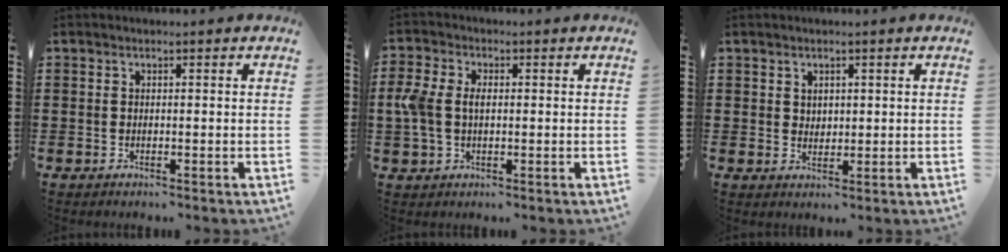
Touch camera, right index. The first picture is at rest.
{"total": 4.4, "force": [0.1, 2.9, 3.2], "torque": [-0.089, 0.004, -0.006]}
{"total": 1.7, "force": [1.2, 1.2, 0.3], "torque": [-0.009, 0.005, 0.023]}